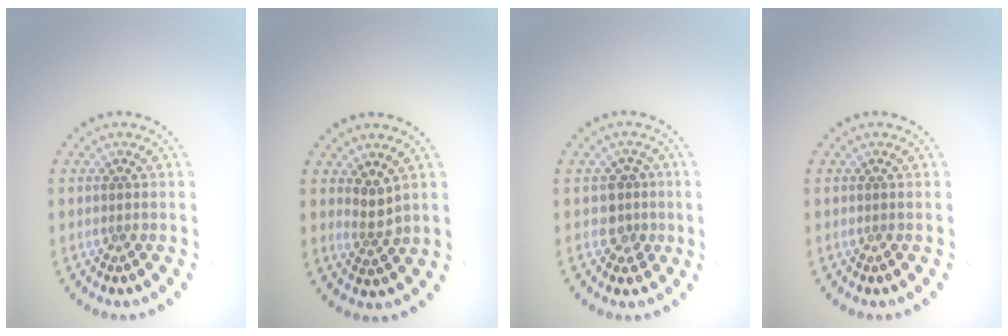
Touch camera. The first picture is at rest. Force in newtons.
{"total": 1.8, "press": 1.2, "slide": 1.3}
{"total": 2.1, "press": 1.8, "slide": 1.0}
{"total": 0.0}